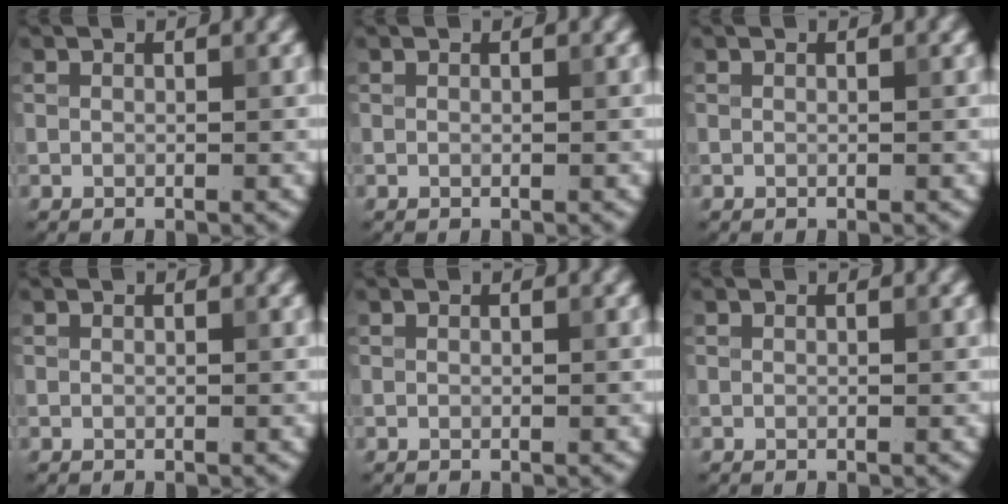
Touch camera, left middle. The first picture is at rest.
{"total": 0.0}
{"total": 0.0}
{"total": 0.0}
{"total": 0.0}
{"total": 0.0}